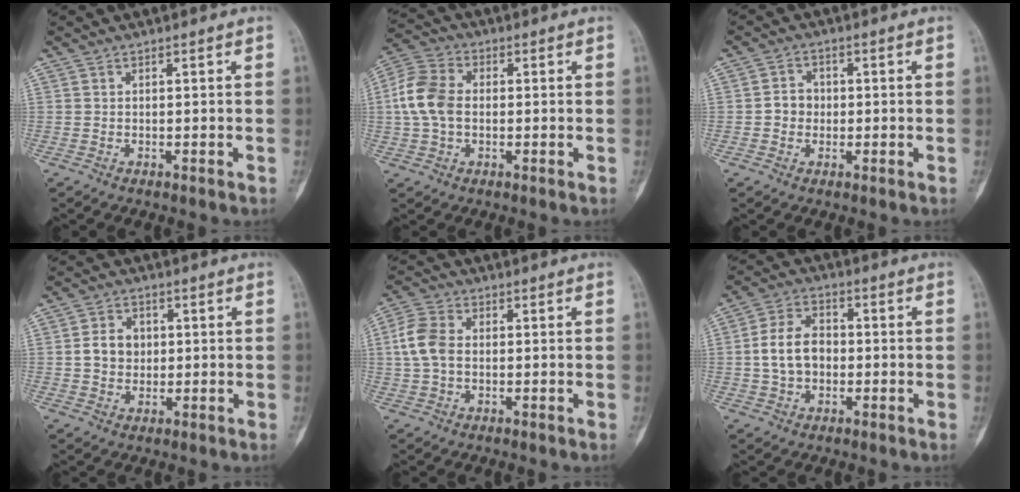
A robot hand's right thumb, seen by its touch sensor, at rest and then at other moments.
{"total": 9.7, "force": [0.0, 6.8, 6.9], "torque": [-0.142, 0.021, -0.010]}
{"total": 3.6, "force": [-0.3, 3.2, 1.5], "torque": [-0.008, 0.010, -0.012]}
{"total": 5.6, "force": [0.4, 4.7, 3.1], "torque": [-0.034, 0.006, 0.004]}
{"total": 7.3, "force": [0.2, 5.1, 5.2], "torque": [-0.111, 0.015, -0.003]}
{"total": 8.7, "force": [-0.6, 6.3, 6.0], "torque": [-0.096, 0.023, -0.019]}